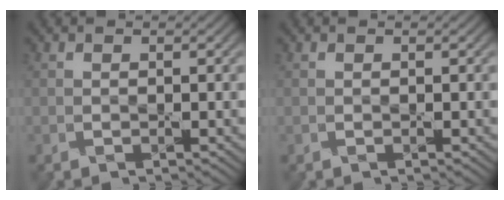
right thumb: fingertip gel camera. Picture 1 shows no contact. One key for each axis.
{"total": 0.0}